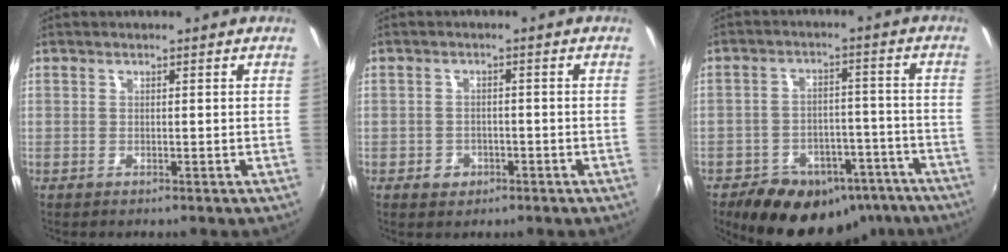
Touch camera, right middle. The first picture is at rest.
{"total": 2.8, "force": [-1.4, 2.4, 0.7], "torque": [-0.017, 0.003, -0.018]}
{"total": 18.4, "force": [-13.5, 10.2, 7.4], "torque": [-0.145, 0.032, -0.160]}